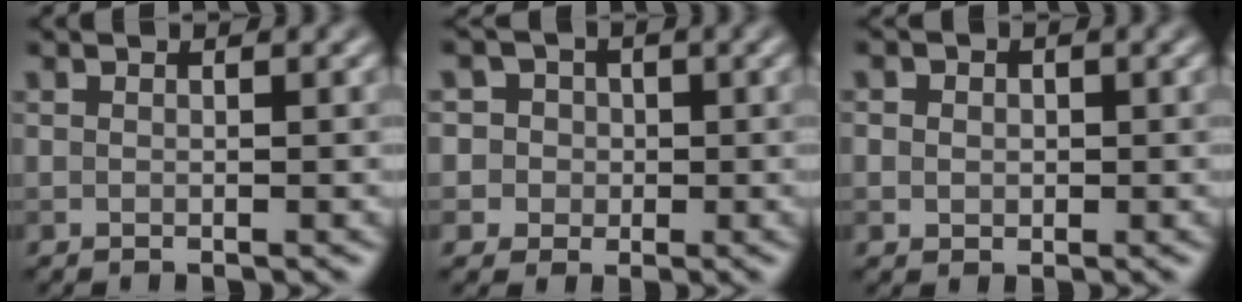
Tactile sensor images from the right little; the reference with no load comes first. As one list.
[{"total": 5.4, "force": [1.4, 5.0, 1.4], "torque": [-0.011, 0.031, 0.000]}, {"total": 2.6, "force": [0.8, 2.2, 1.2], "torque": [-0.010, 0.014, -0.004]}]